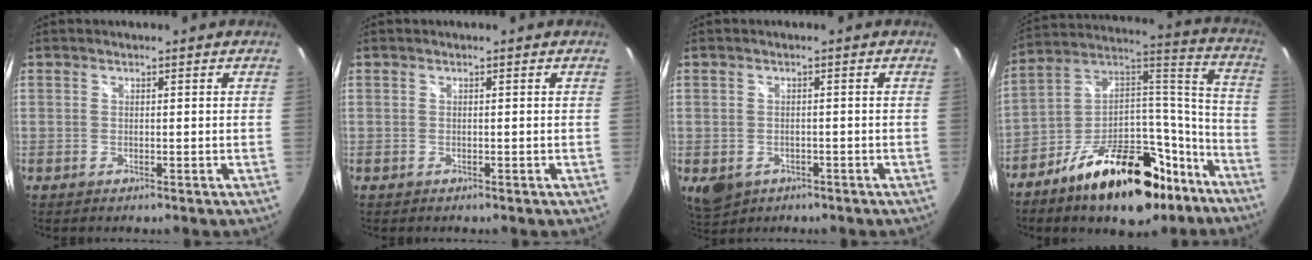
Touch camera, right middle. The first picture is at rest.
{"total": 0.0}
{"total": 5.6, "force": [-2.4, 4.2, 2.7], "torque": [-0.055, -0.015, -0.030]}
{"total": 24.4, "force": [-15.3, 11.4, 15.1], "torque": [-0.232, 0.052, -0.225]}